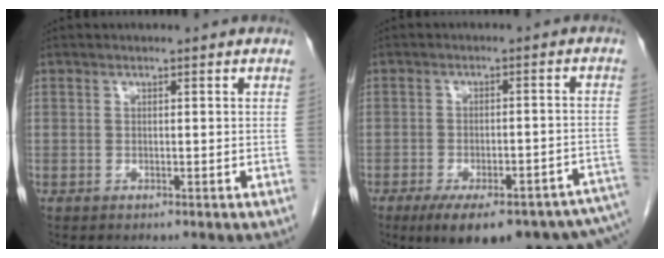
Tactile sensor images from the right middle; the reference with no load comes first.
{"total": 20.9, "force": [-15.7, 5.5, 12.8], "torque": [-0.127, 0.005, -0.194]}